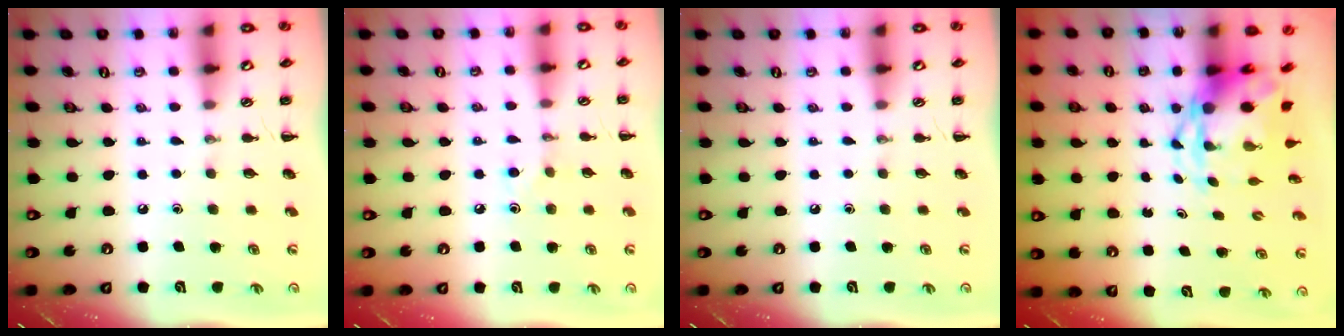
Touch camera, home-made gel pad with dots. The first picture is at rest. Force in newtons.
{"total": 3.9, "press": 3.8, "slide": 1.1}
{"total": 0.0}
{"total": 4.4, "press": 4.1, "slide": 1.4}